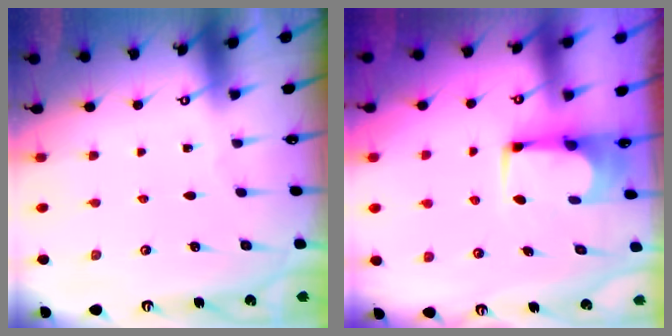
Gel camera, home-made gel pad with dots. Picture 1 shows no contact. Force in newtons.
{"total": 2.5, "press": 2.5, "slide": 0.1}